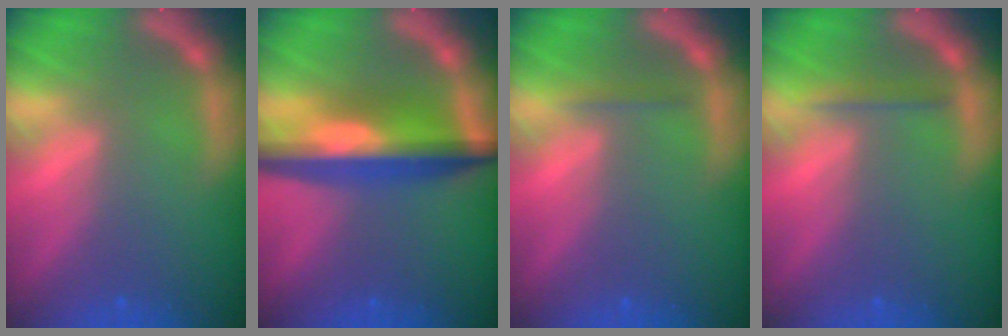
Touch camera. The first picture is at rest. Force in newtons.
{"total": 8.6}
{"total": 0.9}
{"total": 1.4}